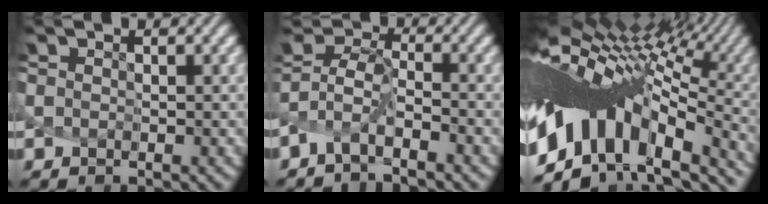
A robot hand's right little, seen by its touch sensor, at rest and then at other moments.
{"total": 2.5, "force": [-2.1, 0.3, 1.3], "torque": [-0.027, -0.002, -0.048]}
{"total": 13.6, "force": [-1.5, 6.6, 11.8], "torque": [-0.200, 0.013, -0.006]}